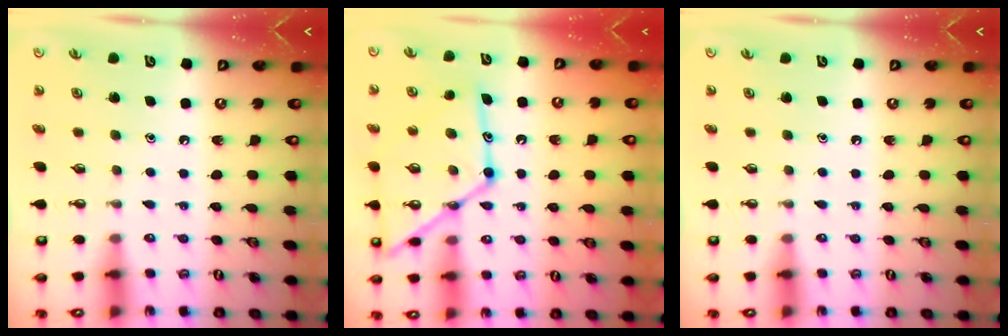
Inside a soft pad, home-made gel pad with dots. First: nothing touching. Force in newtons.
{"total": 19.1, "press": 19.0, "slide": 1.6}
{"total": 0.0}